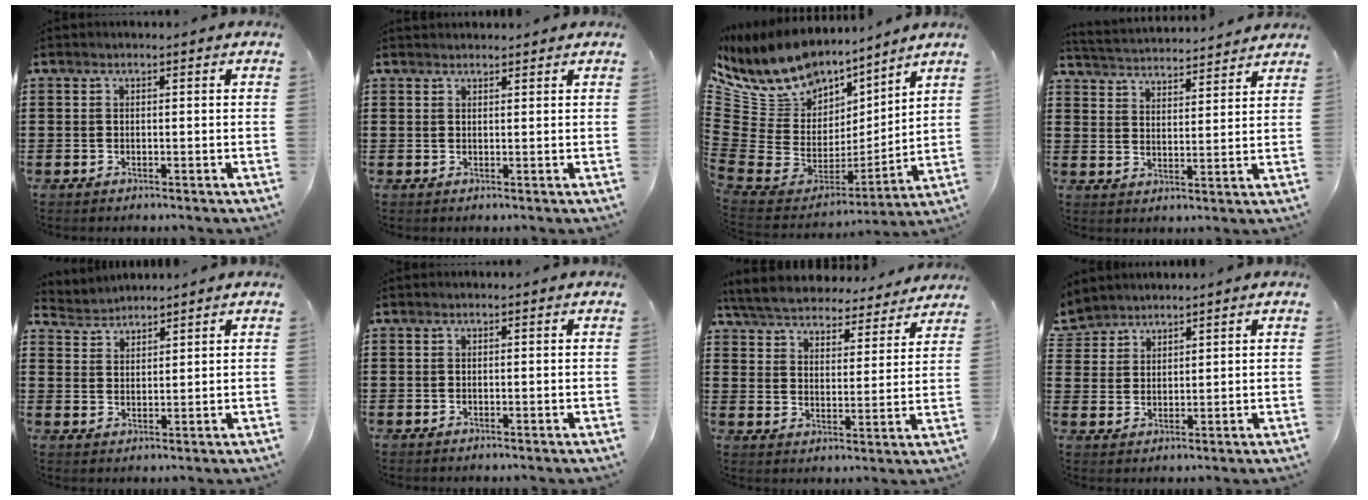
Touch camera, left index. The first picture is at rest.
{"total": 1.1, "force": [1.1, 0.1, 0.0], "torque": [-0.001, 0.000, 0.022]}
{"total": 10.6, "force": [8.7, 5.8, 2.0], "torque": [-0.096, -0.075, 0.161]}
{"total": 3.4, "force": [3.4, -0.1, -0.4], "torque": [-0.012, -0.025, 0.056]}
{"total": 2.7, "force": [2.6, 0.5, -0.6], "torque": [0.001, -0.007, 0.048]}
{"total": 0.0}
{"total": 5.7, "force": [5.7, 0.3, 0.6], "torque": [-0.042, -0.041, 0.097]}
{"total": 3.6, "force": [3.2, 1.6, -0.5], "torque": [-0.007, -0.006, 0.061]}